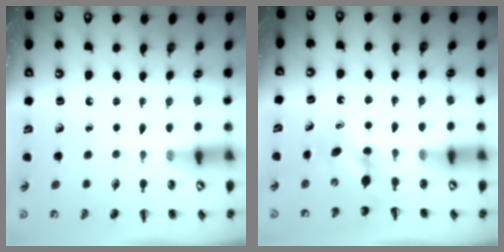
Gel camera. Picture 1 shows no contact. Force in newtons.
{"total": 5.0, "press": 4.9, "slide": 0.5}